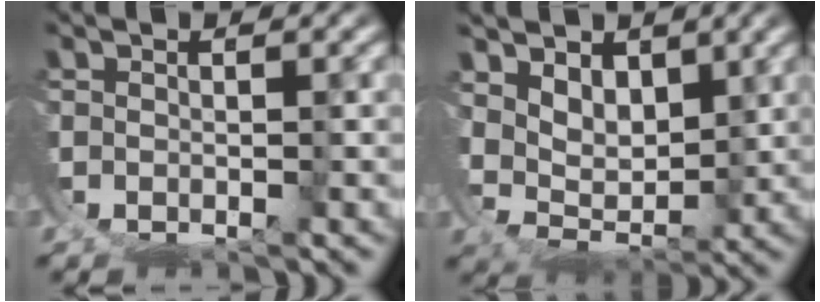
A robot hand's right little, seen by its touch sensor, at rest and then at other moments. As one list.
[{"total": 6.1, "force": [4.0, 3.9, 2.3], "torque": [-0.062, -0.008, 0.059]}]